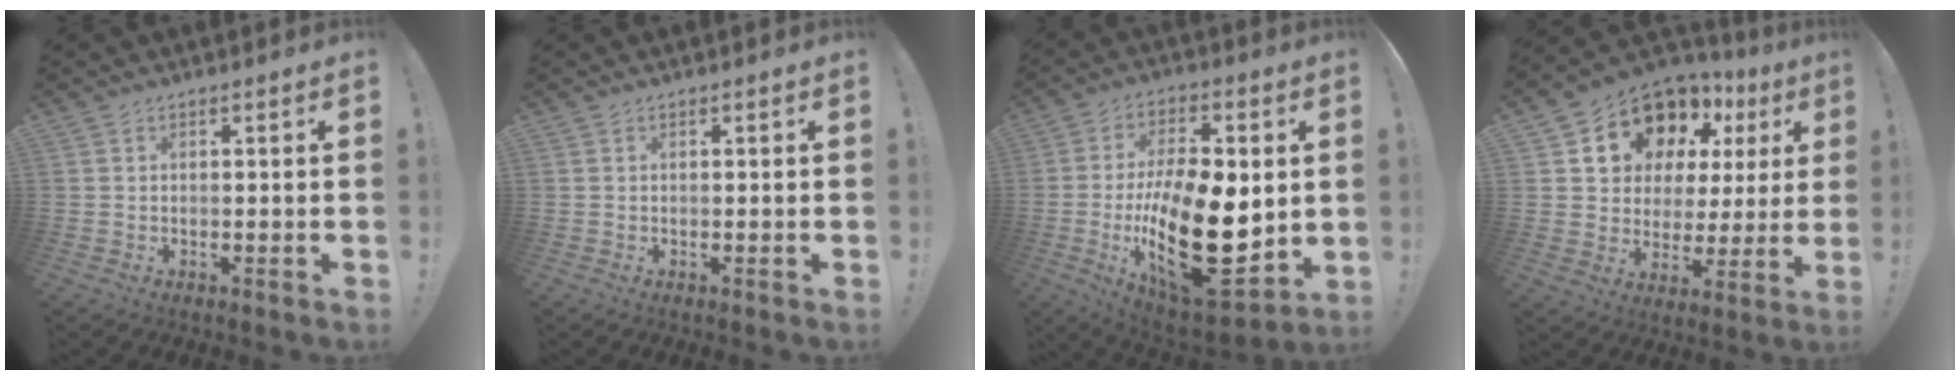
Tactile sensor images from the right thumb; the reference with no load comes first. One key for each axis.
{"total": 0.0}
{"total": 29.6, "fx": -3.5, "fy": 14.7, "fz": 25.5, "tx": -0.460, "ty": 0.003, "tz": -0.042}
{"total": 13.3, "fx": 9.1, "fy": 8.7, "fz": 4.3, "tx": -0.072, "ty": -0.073, "tz": 0.178}